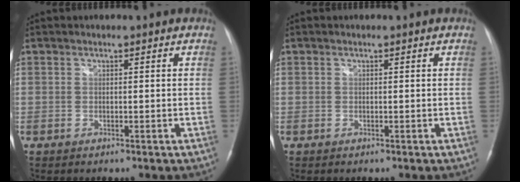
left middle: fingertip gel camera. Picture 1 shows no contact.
{"total": 0.0}